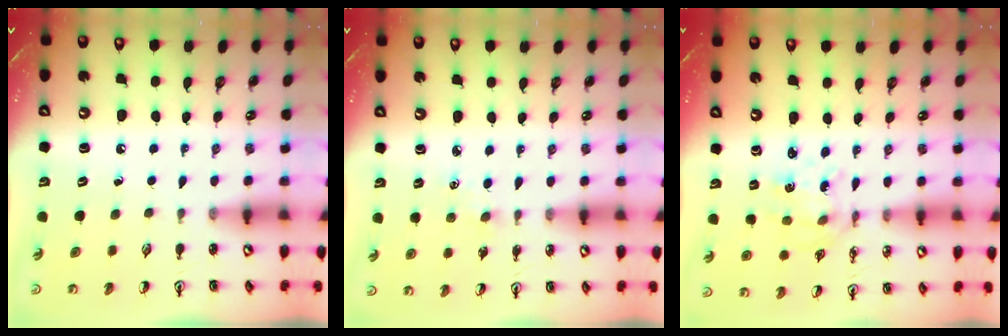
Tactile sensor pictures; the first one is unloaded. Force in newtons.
{"total": 1.1, "press": 1.1, "slide": 0.2}
{"total": 2.9, "press": 2.7, "slide": 1.0}